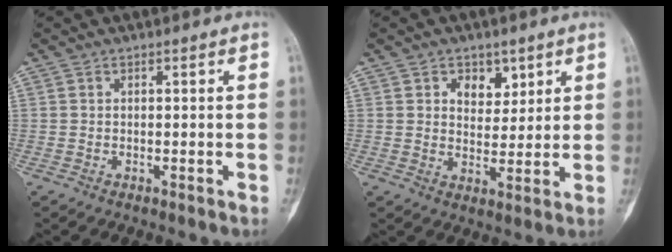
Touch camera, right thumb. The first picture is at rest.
{"total": 5.5, "force": [2.8, 3.9, 2.7], "torque": [-0.011, -0.017, 0.046]}